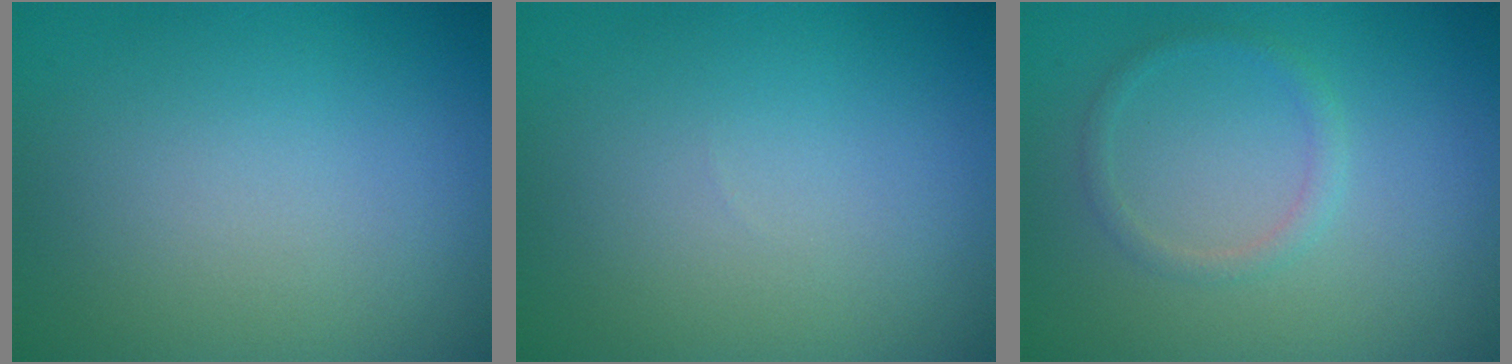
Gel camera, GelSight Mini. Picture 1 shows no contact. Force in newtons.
{"total": 0.0}
{"total": 1.2, "press": 1.2, "slide": 0.0}